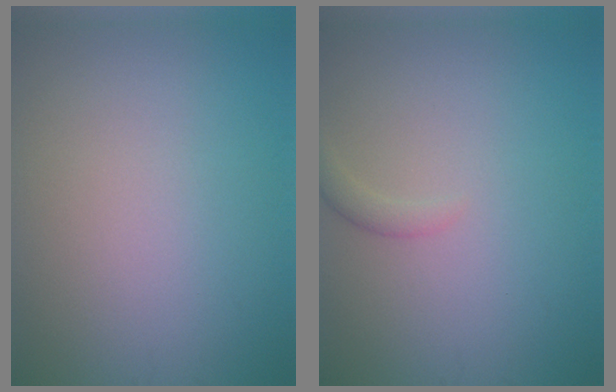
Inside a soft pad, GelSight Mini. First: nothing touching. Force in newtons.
{"total": 1.1, "press": 1.1, "slide": 0.2}